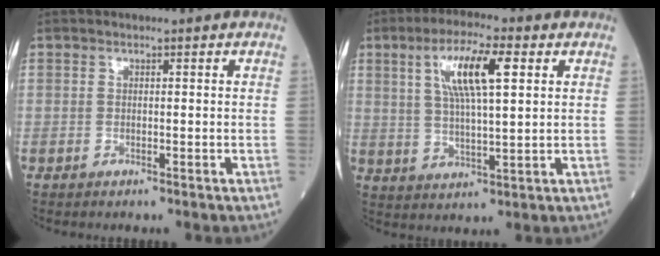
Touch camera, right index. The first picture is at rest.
{"total": 10.1, "force": [3.6, 1.9, 9.3], "torque": [-0.175, 0.013, 0.067]}